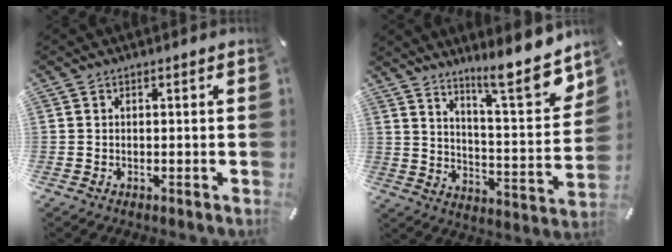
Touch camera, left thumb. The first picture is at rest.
{"total": 13.9, "force": [11.7, 2.5, 7.1], "torque": [-0.097, -0.103, 0.194]}